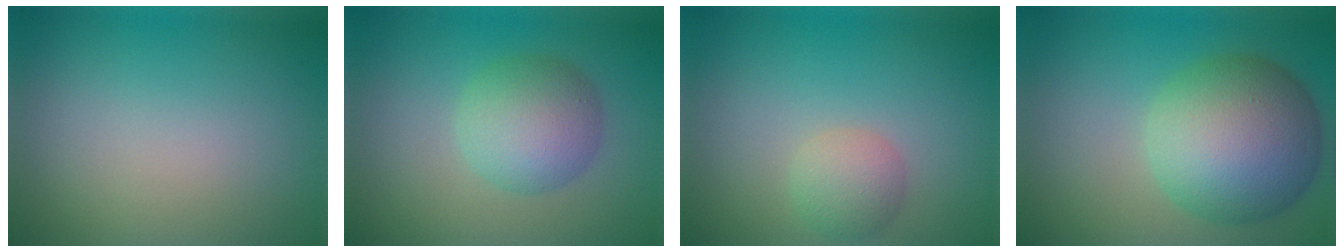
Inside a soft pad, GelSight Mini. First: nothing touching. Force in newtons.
{"total": 5.4, "press": 5.4, "slide": 0.1}
{"total": 2.7, "press": 2.6, "slide": 0.2}
{"total": 10.9, "press": 10.9, "slide": 0.2}